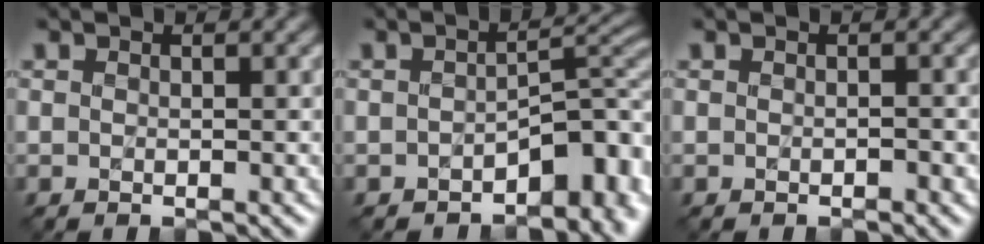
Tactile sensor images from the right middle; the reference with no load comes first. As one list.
[{"total": 6.0, "force": [-3.0, 3.1, 4.2], "torque": [-0.030, 0.005, -0.047]}, {"total": 0.6, "force": [-0.3, 0.3, 0.4], "torque": [-0.007, 0.000, -0.004]}]